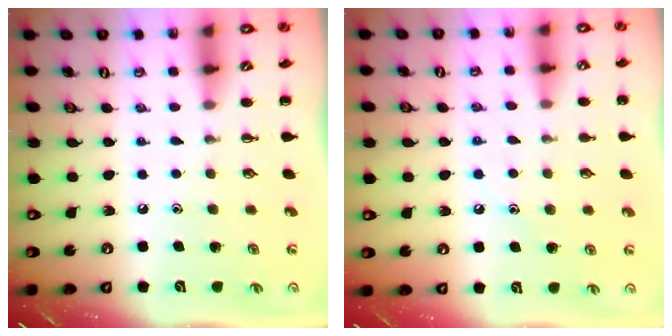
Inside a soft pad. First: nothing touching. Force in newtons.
{"total": 7.8, "press": 7.6, "slide": 1.9}